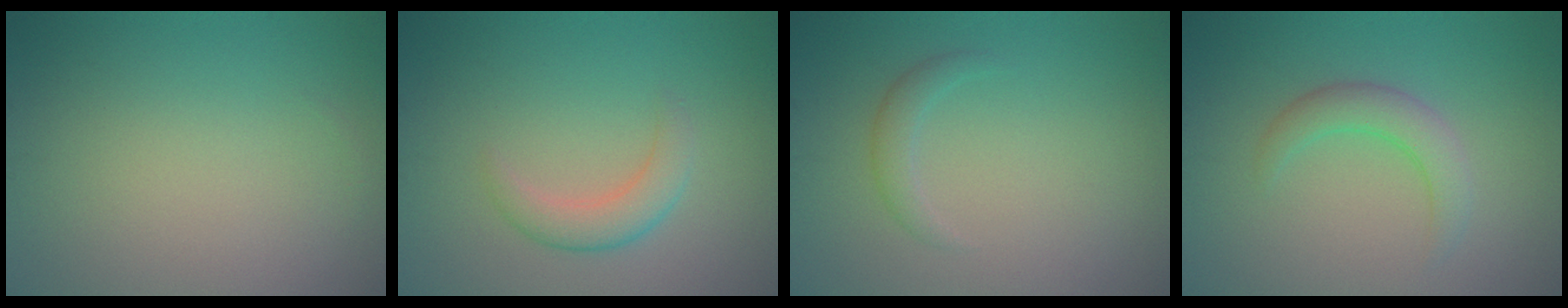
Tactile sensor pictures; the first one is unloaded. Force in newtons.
{"total": 2.6, "press": 2.5, "slide": 0.3}
{"total": 1.4, "press": 1.4, "slide": 0.1}
{"total": 2.8, "press": 2.8, "slide": 0.2}